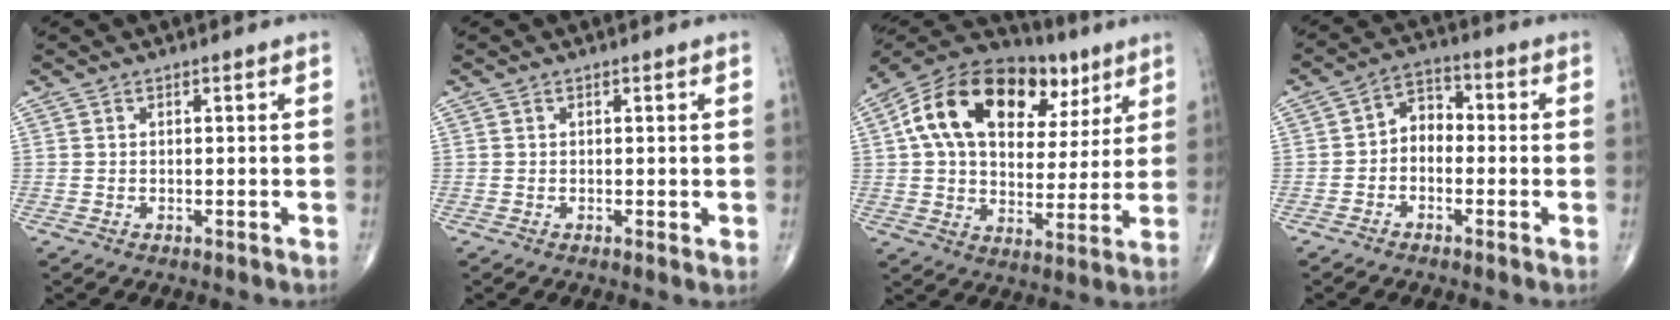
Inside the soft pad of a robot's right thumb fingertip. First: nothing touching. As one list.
[{"total": 0.6, "force": [0.0, 0.2, 0.6], "torque": [-0.003, -0.001, -0.002]}, {"total": 24.8, "force": [9.4, 15.1, 17.3], "torque": [-0.265, 0.021, 0.147]}, {"total": 5.4, "force": [-1.0, 4.0, 3.5], "torque": [-0.035, 0.027, -0.035]}]